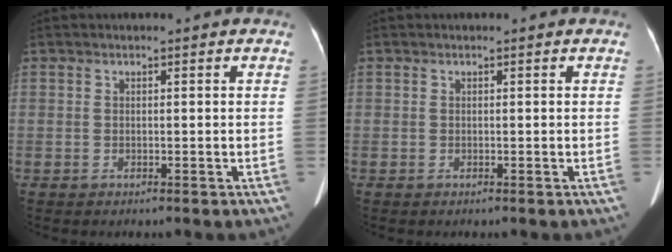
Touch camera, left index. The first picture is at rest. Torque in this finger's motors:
{"motor_torque": [0.00, 0.06, 0.00, -0.01]}